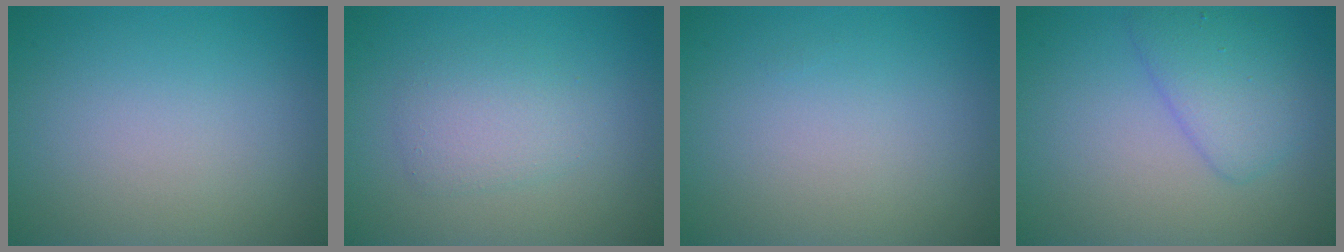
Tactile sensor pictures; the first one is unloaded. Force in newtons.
{"total": 2.4, "press": 2.4, "slide": 0.1}
{"total": 0.0}
{"total": 3.4, "press": 3.4, "slide": 0.1}